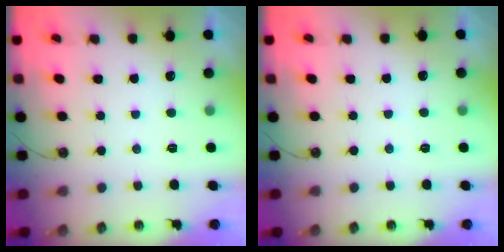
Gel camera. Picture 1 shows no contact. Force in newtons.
{"total": 2.4, "press": 2.3, "slide": 0.4}